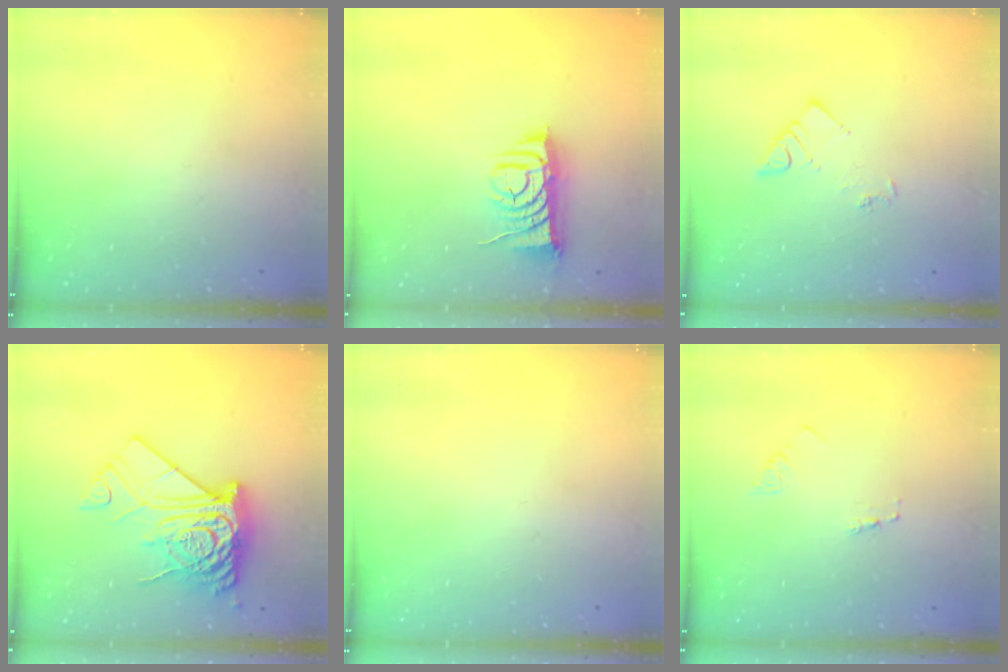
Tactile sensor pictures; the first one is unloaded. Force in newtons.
{"total": 8.3, "press": 8.2, "slide": 1.0}
{"total": 3.8, "press": 3.7, "slide": 0.6}
{"total": 15.8, "press": 15.8, "slide": 1.6}
{"total": 0.0}
{"total": 1.8, "press": 1.8, "slide": 0.2}